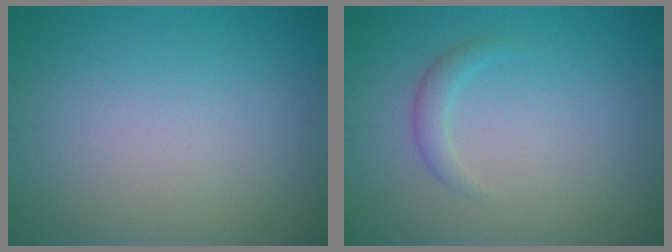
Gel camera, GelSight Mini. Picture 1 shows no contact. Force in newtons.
{"total": 1.4, "press": 1.4, "slide": 0.1}